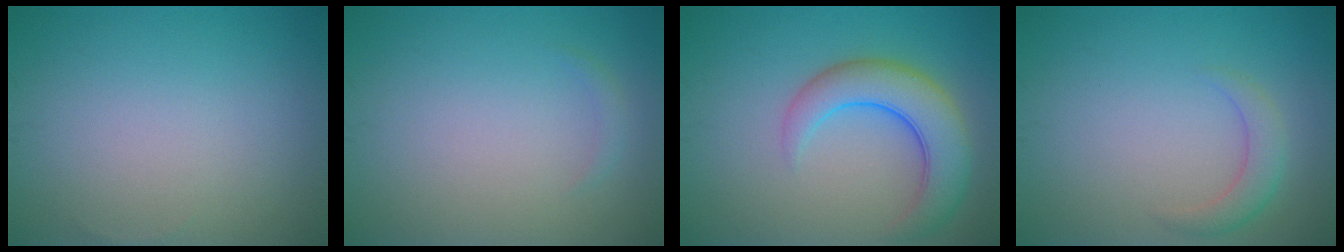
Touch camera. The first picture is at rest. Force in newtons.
{"total": 0.7, "press": 0.7, "slide": 0.1}
{"total": 6.0, "press": 6.0, "slide": 0.4}
{"total": 2.2, "press": 2.2, "slide": 0.1}